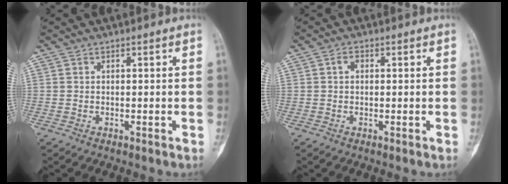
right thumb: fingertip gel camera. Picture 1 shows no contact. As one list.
[{"total": 1.6, "force": [0.3, 1.2, 1.1], "torque": [-0.015, 0.006, 0.003]}]